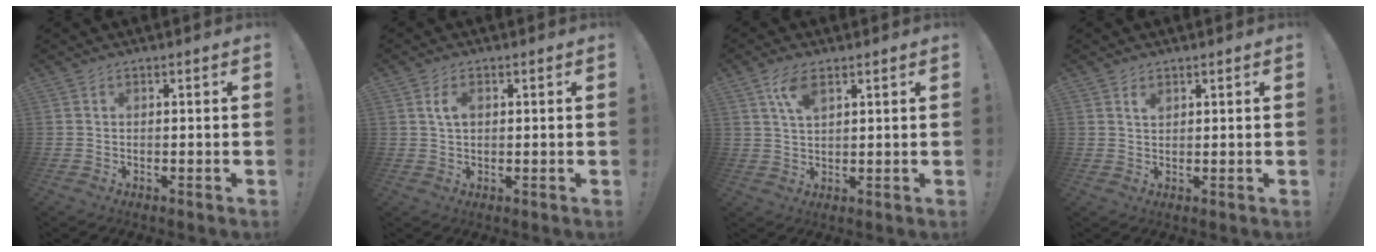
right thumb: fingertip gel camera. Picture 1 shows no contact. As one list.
[{"total": 3.6, "force": [1.0, 2.2, 2.8], "torque": [-0.053, 0.005, 0.016]}, {"total": 6.0, "force": [3.3, 2.3, 4.4], "torque": [-0.085, -0.008, 0.060]}, {"total": 1.6, "force": [1.1, 0.9, 0.8], "torque": [-0.005, -0.005, 0.019]}]